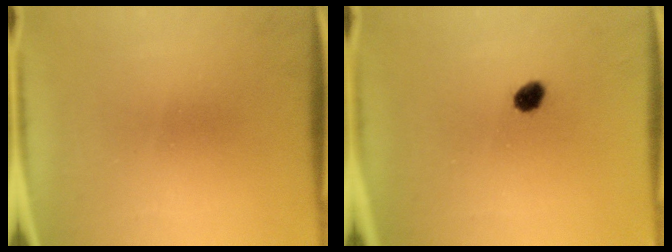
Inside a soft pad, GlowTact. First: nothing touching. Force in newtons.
{"total": 3.0}